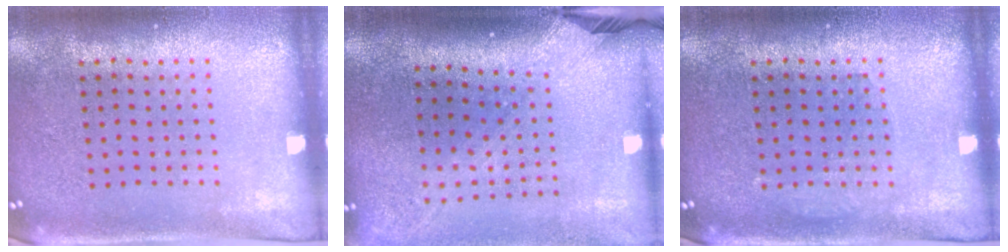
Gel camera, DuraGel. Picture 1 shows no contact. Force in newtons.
{"total": 2.3, "press": 1.7, "slide": 1.5}
{"total": 0.9, "press": 0.9, "slide": 0.2}